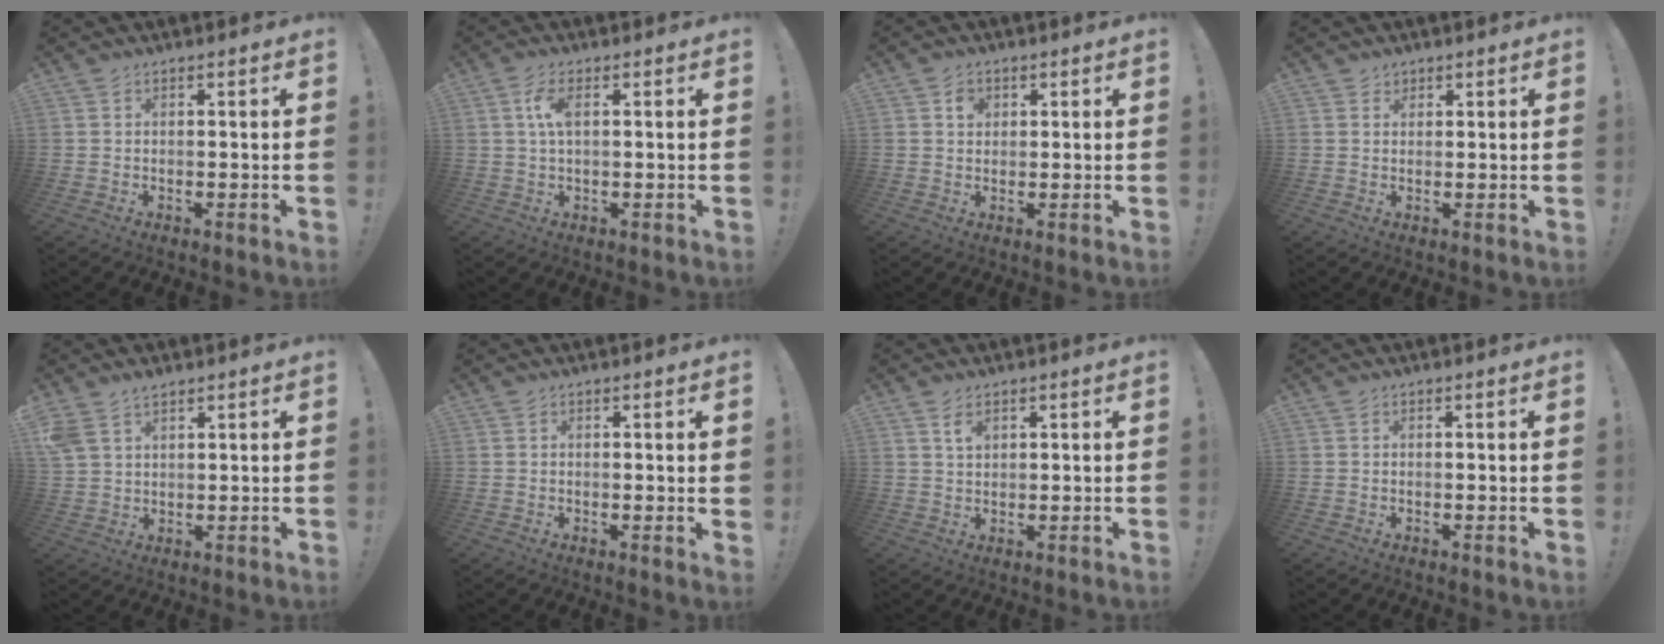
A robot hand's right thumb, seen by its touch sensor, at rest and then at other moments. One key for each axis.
{"total": 4.9, "fx": 1.0, "fy": 2.0, "fz": 4.4, "tx": -0.085, "ty": 0.001, "tz": 0.015}
{"total": 3.1, "fx": 1.1, "fy": 2.6, "fz": 1.1, "tx": 0.005, "ty": -0.005, "tz": 0.013}
{"total": 1.9, "fx": 1.3, "fy": 1.4, "fz": 0.2, "tx": 0.008, "ty": -0.005, "tz": 0.021}
{"total": 5.8, "fx": 4.3, "fy": 3.0, "fz": 2.3, "tx": -0.039, "ty": -0.018, "tz": 0.084}
{"total": 1.6, "fx": 0.5, "fy": -0.3, "fz": 1.4, "tx": -0.012, "ty": -0.008, "tz": 0.005}
{"total": 3.6, "fx": 2.0, "fy": 2.0, "fz": 2.1, "tx": -0.023, "ty": -0.011, "tz": 0.033}
{"total": 0.7, "fx": 0.0, "fy": -0.4, "fz": 0.6, "tx": -0.005, "ty": -0.004, "tz": -0.002}